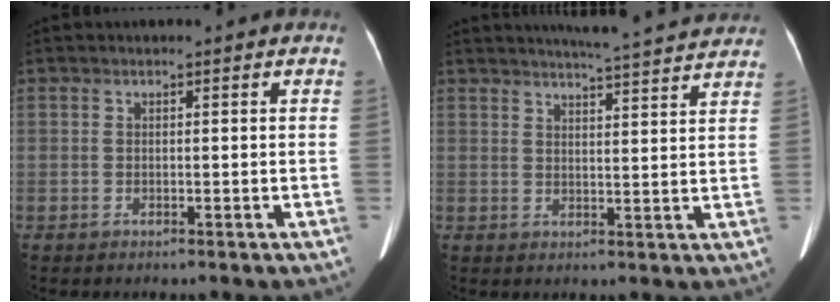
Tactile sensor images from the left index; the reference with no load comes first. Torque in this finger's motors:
{"motor_torque": [0.46, -0.50, -0.01, 0.04]}